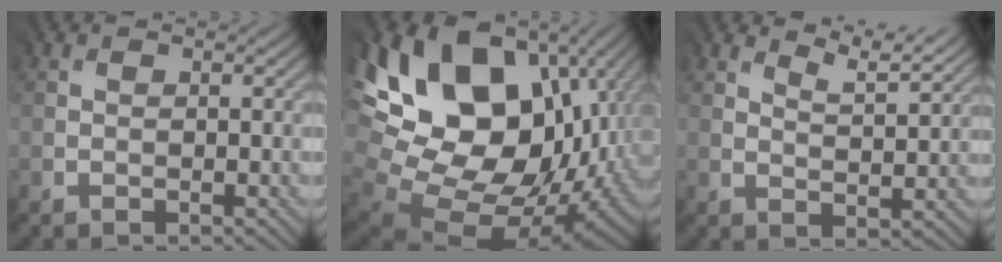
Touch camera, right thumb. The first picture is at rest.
{"total": 20.2, "force": [5.9, 14.2, 13.2], "torque": [-0.258, -0.019, 0.147]}
{"total": 5.1, "force": [4.4, 0.9, 2.4], "torque": [-0.047, -0.004, 0.084]}